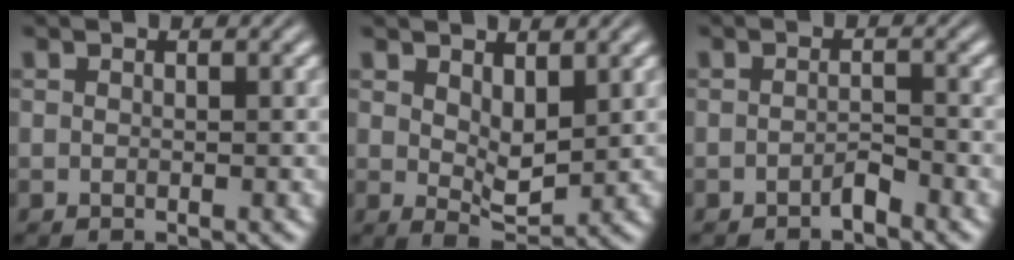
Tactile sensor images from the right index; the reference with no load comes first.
{"total": 2.6, "force": [1.7, 0.1, 2.0], "torque": [-0.015, -0.021, 0.040]}
{"total": 1.4, "force": [-1.3, -0.6, 0.2], "torque": [0.003, -0.003, -0.021]}